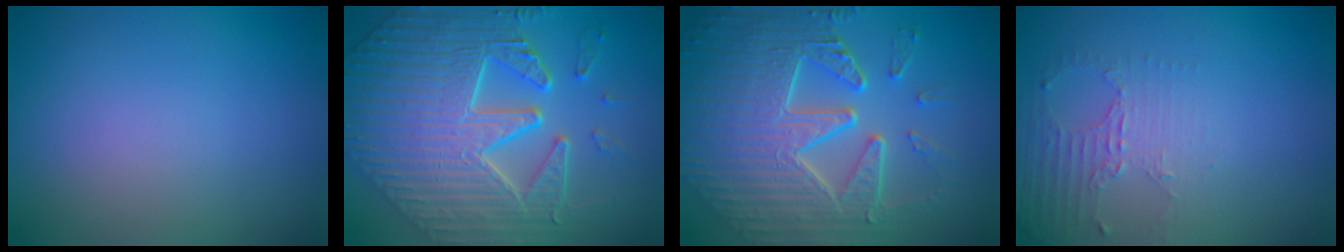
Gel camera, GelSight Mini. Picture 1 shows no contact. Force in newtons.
{"total": 8.9, "press": 7.2, "slide": 5.3}
{"total": 9.6, "press": 6.6, "slide": 7.0}
{"total": 2.3, "press": 1.8, "slide": 1.6}